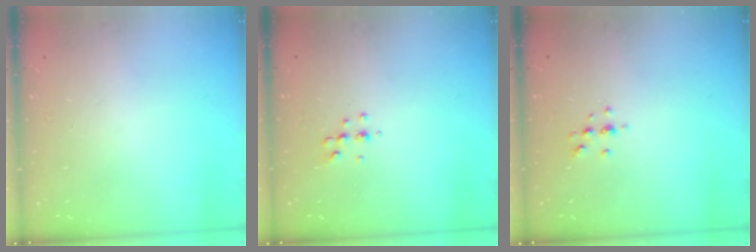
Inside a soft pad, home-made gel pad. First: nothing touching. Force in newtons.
{"total": 4.5, "press": 4.3, "slide": 1.2}
{"total": 4.3, "press": 4.0, "slide": 1.4}